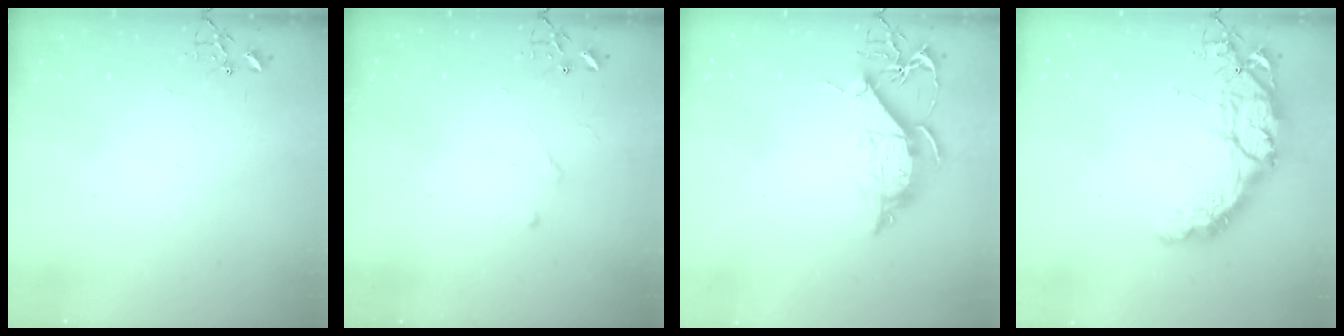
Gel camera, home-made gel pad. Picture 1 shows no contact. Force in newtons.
{"total": 4.3, "press": 4.2, "slide": 0.4}
{"total": 12.5, "press": 12.5, "slide": 0.7}
{"total": 14.8, "press": 14.8, "slide": 1.2}